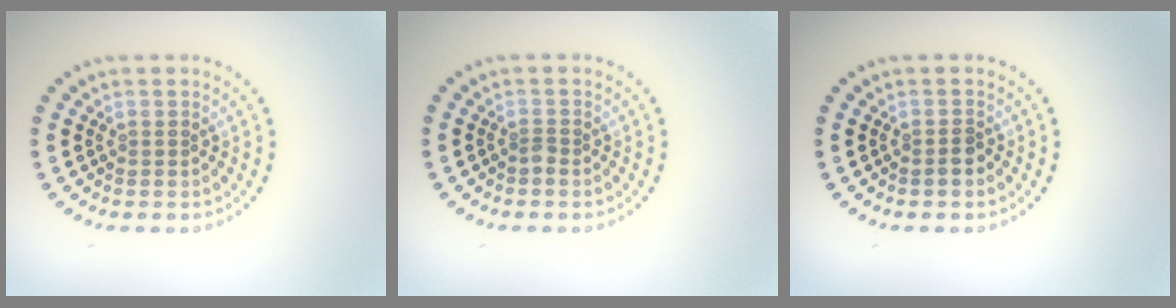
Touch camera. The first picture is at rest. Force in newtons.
{"total": 0.6, "press": 0.5, "slide": 0.4}
{"total": 1.3, "press": 1.1, "slide": 0.7}